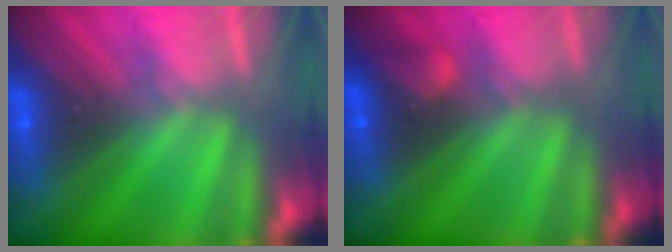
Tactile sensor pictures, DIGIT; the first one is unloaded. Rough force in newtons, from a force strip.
{"total": 2.1}